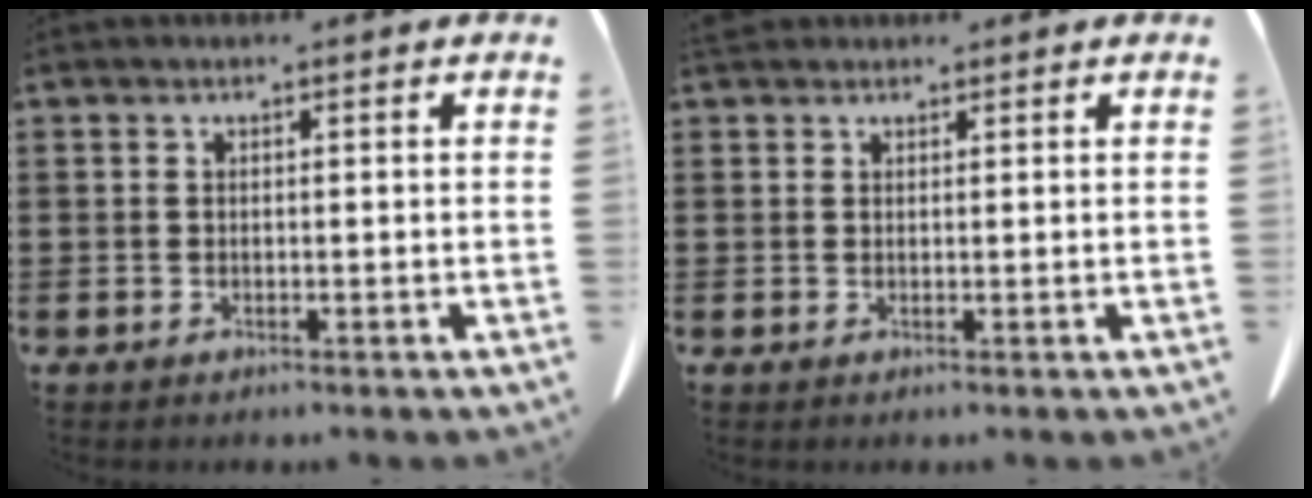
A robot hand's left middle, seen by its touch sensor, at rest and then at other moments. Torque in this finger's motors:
{"motor_torque": [0.50, 0.13, 0.08, 0.04]}